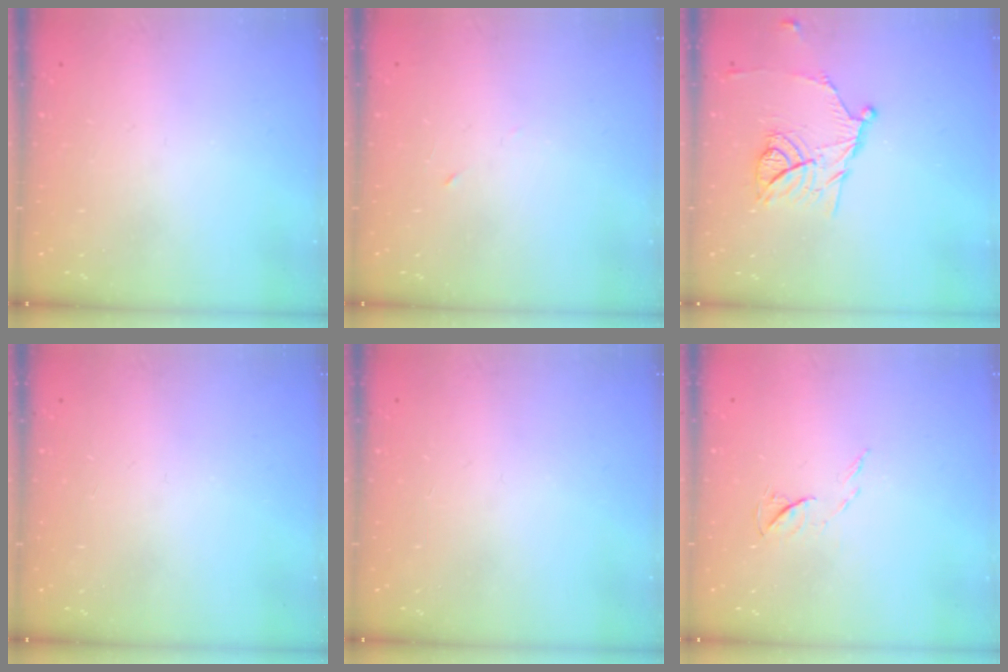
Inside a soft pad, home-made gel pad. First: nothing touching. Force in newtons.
{"total": 2.7, "press": 2.5, "slide": 1.0}
{"total": 13.2, "press": 13.2, "slide": 0.3}
{"total": 0.0}
{"total": 0.0}
{"total": 5.0, "press": 5.0, "slide": 0.7}